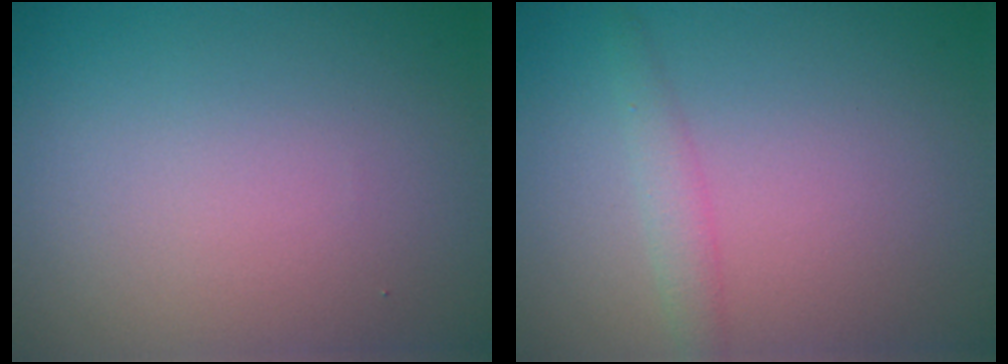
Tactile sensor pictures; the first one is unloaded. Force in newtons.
{"total": 1.8, "press": 1.8, "slide": 0.0}